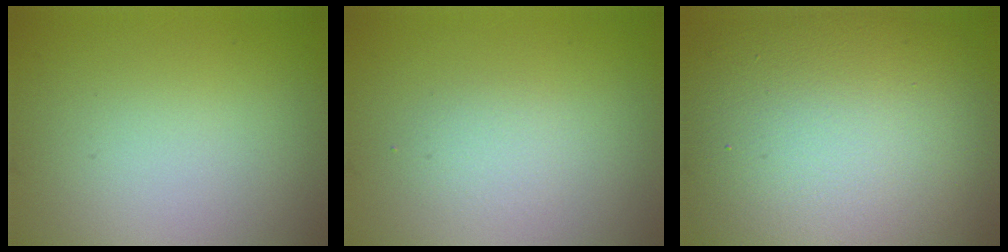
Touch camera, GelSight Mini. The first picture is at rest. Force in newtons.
{"total": 1.4, "press": 1.4, "slide": 0.1}
{"total": 16.9, "press": 16.8, "slide": 1.0}